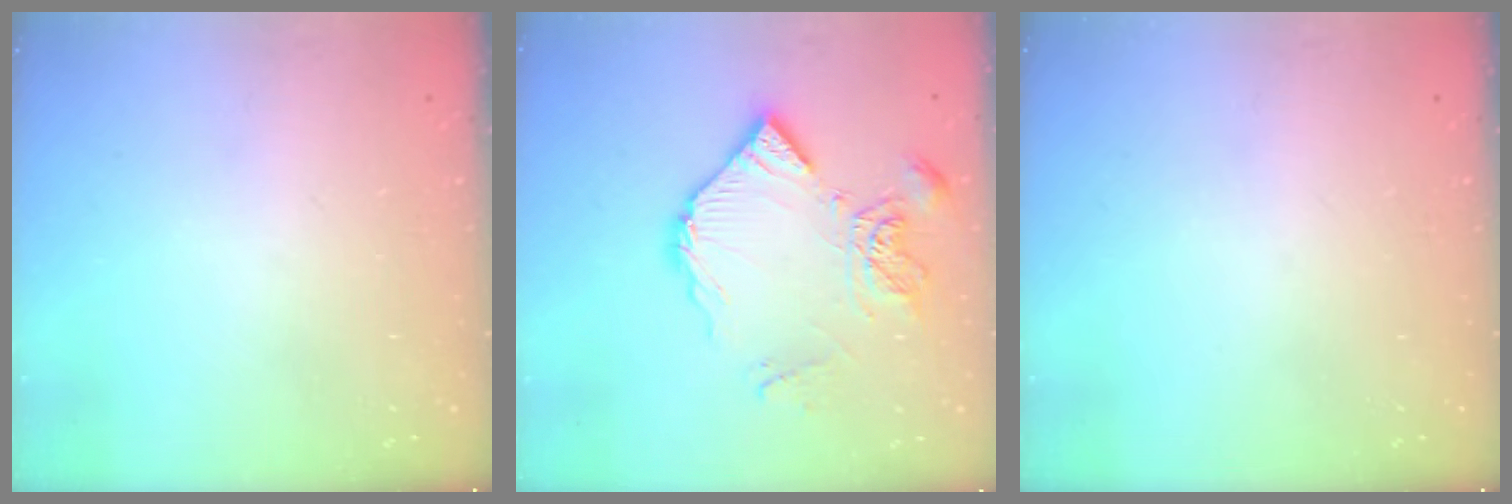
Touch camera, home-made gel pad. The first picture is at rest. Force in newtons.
{"total": 12.0, "press": 11.9, "slide": 1.3}
{"total": 0.0}